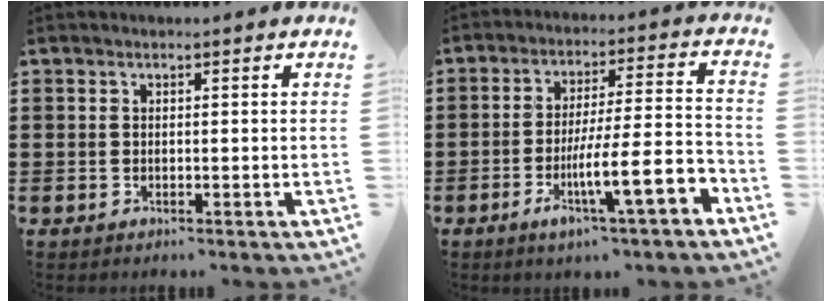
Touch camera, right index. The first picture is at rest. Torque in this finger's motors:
{"motor_torque": [0.93, -0.62, 0.38, 0.13]}